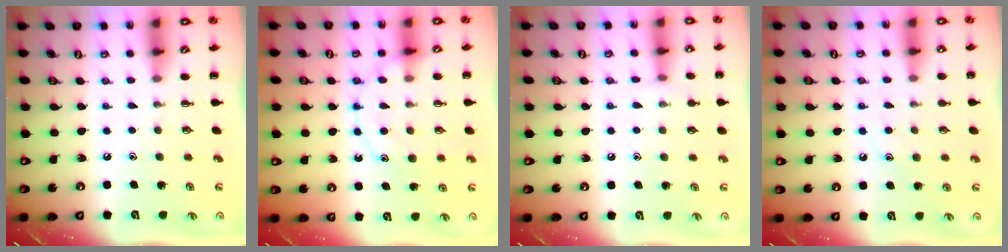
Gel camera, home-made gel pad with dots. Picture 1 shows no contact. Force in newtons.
{"total": 12.5, "press": 12.5, "slide": 0.9}
{"total": 4.5, "press": 4.1, "slide": 1.7}
{"total": 8.1, "press": 8.0, "slide": 1.4}